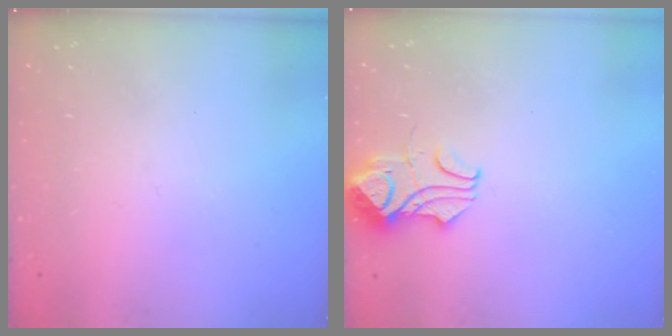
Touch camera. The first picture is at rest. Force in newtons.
{"total": 4.2, "press": 4.2, "slide": 0.4}